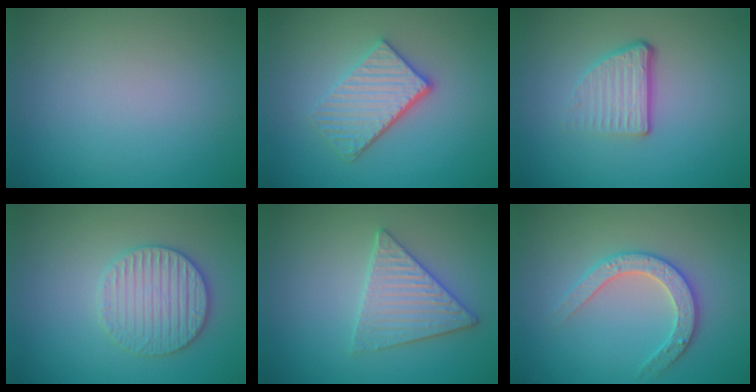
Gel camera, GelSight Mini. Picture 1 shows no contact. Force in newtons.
{"total": 4.1, "press": 3.3, "slide": 2.4}
{"total": 3.6, "press": 2.2, "slide": 2.8}
{"total": 3.5, "press": 3.4, "slide": 0.5}
{"total": 3.4, "press": 3.4, "slide": 0.2}
{"total": 2.8, "press": 2.8, "slide": 0.3}